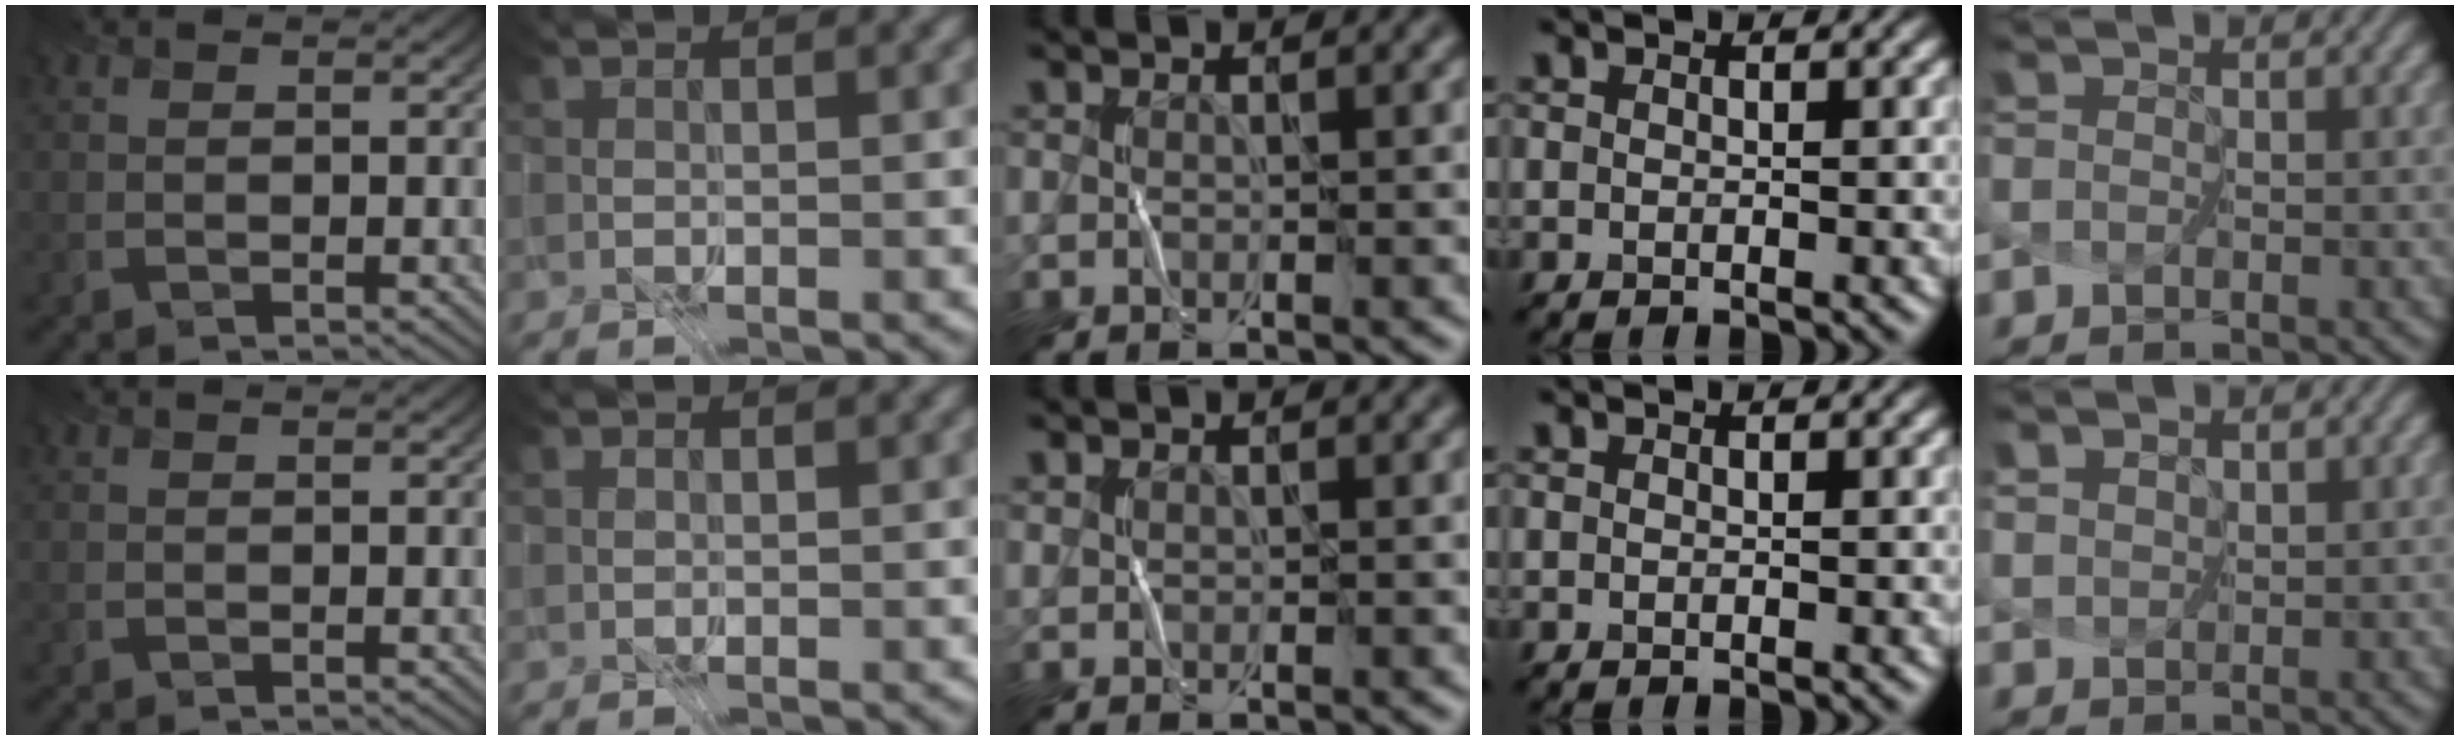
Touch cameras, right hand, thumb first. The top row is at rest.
{"index": {"total": 1.9, "force": [1.0, 1.3, 0.9], "torque": [-0.012, 0.006, 0.012]}, "middle": {"total": 0.7, "force": [0.5, 0.4, 0.3], "torque": [-0.009, -0.002, 0.013]}, "little": {"total": 1.0, "force": [0.9, 0.5, -0.1], "torque": [0.020, -0.002, 0.017]}}